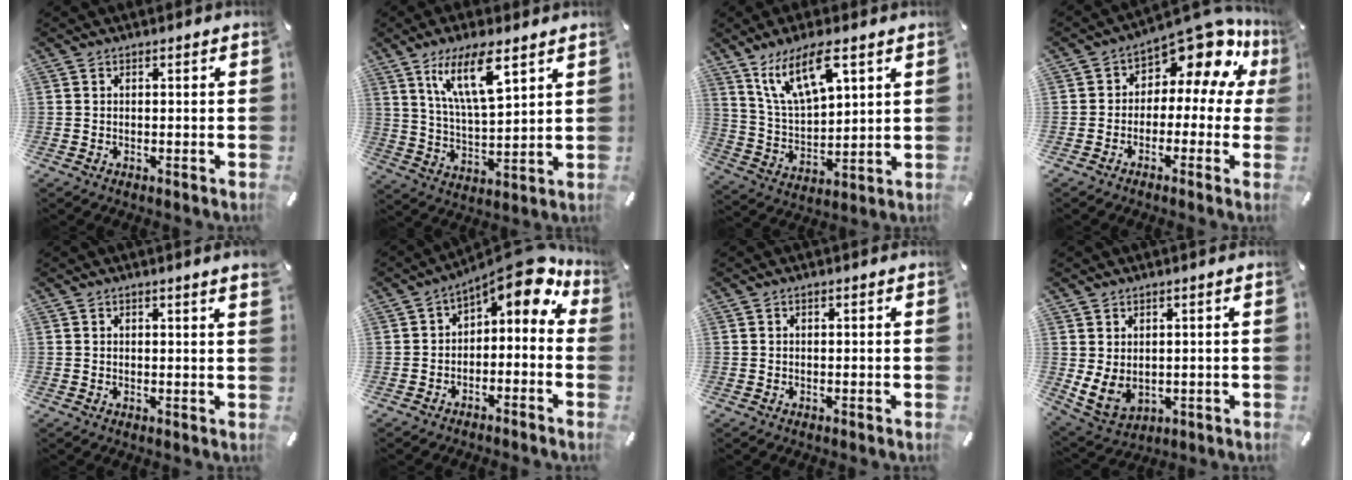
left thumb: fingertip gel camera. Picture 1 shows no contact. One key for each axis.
{"total": 12.9, "fx": 7.9, "fy": 4.1, "fz": 9.4, "tx": -0.190, "ty": -0.022, "tz": 0.138}
{"total": 12.3, "fx": 8.1, "fy": 4.6, "fz": 8.2, "tx": -0.183, "ty": -0.028, "tz": 0.143}
{"total": 13.0, "fx": 8.8, "fy": 6.3, "fz": 7.2, "tx": -0.116, "ty": -0.075, "tz": 0.150}
{"total": 1.5, "fx": 1.2, "fy": -0.1, "fz": 1.0, "tx": -0.020, "ty": -0.002, "tz": 0.021}
{"total": 8.6, "fx": 4.3, "fy": 4.2, "fz": 6.2, "tx": -0.088, "ty": -0.035, "tz": 0.074}
{"total": 0.6, "fx": 0.2, "fy": 0.4, "fz": 0.4, "tx": -0.007, "ty": 0.003, "tz": 0.003}
{"total": 5.9, "fx": 1.6, "fy": 4.7, "fz": 3.2, "tx": -0.073, "ty": -0.010, "tz": 0.033}